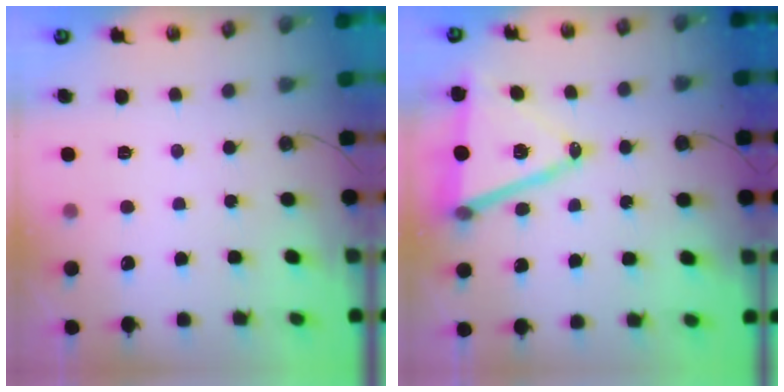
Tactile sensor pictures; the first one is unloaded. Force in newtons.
{"total": 15.8, "press": 15.3, "slide": 3.8}